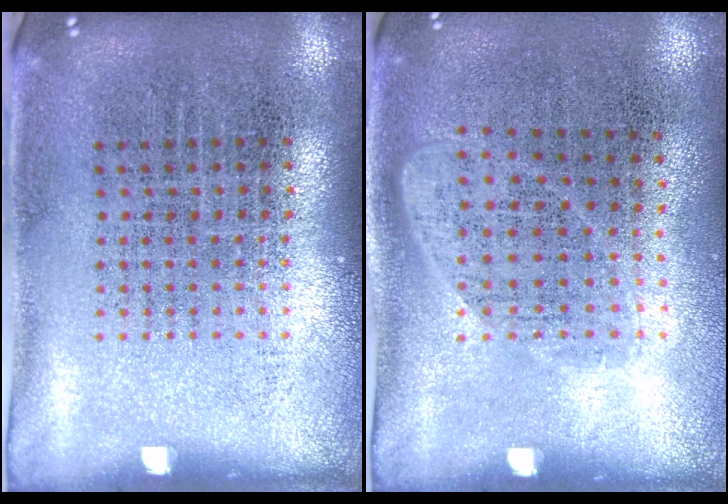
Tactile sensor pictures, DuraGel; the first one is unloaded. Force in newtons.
{"total": 1.2, "press": 1.0, "slide": 0.6}